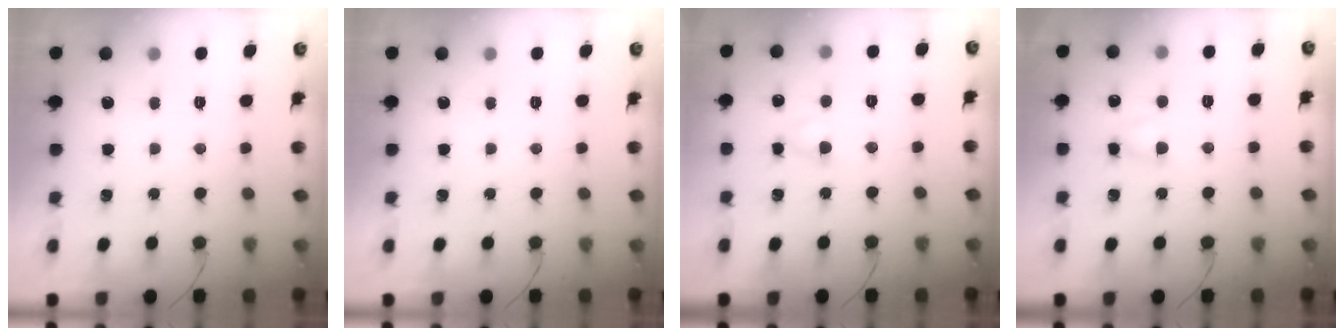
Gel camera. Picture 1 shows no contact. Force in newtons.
{"total": 0.0}
{"total": 3.0, "press": 2.8, "slide": 0.9}
{"total": 3.5, "press": 3.3, "slide": 1.0}